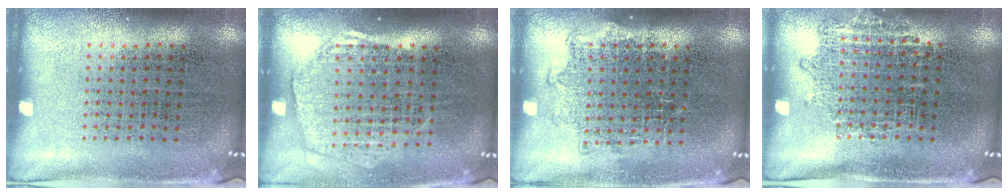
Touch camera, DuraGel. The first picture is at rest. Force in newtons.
{"total": 1.9, "press": 1.7, "slide": 0.8}
{"total": 1.1, "press": 0.9, "slide": 0.5}
{"total": 0.9, "press": 0.9, "slide": 0.2}